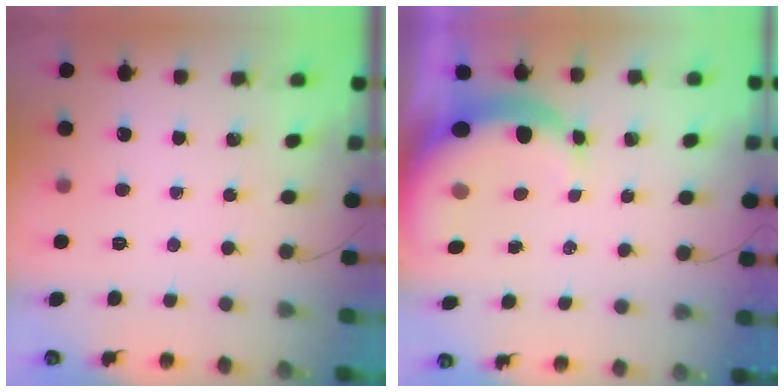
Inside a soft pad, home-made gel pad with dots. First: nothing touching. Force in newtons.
{"total": 8.8, "press": 8.7, "slide": 1.6}